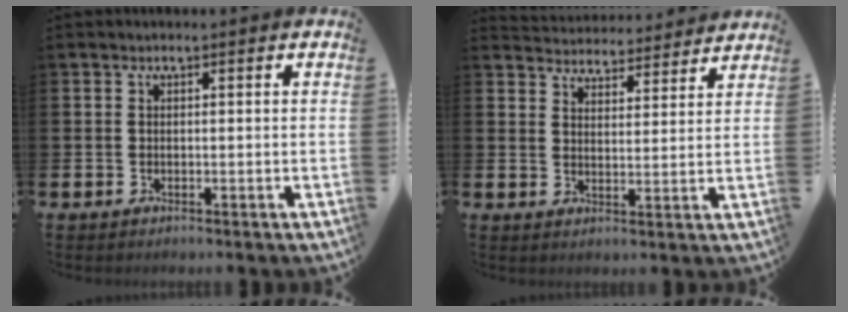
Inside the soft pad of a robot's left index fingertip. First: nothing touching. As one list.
[{"total": 4.6, "force": [4.5, 0.6, -0.3], "torque": [-0.006, -0.039, 0.078]}]